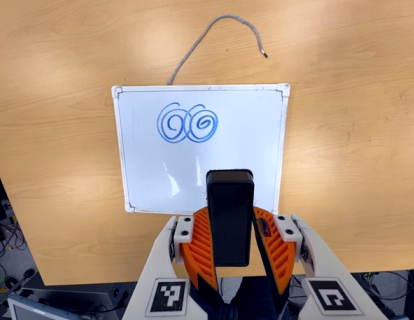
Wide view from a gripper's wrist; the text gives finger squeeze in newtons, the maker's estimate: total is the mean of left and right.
{"total": 5.5, "left": 5.2, "right": 5.9}